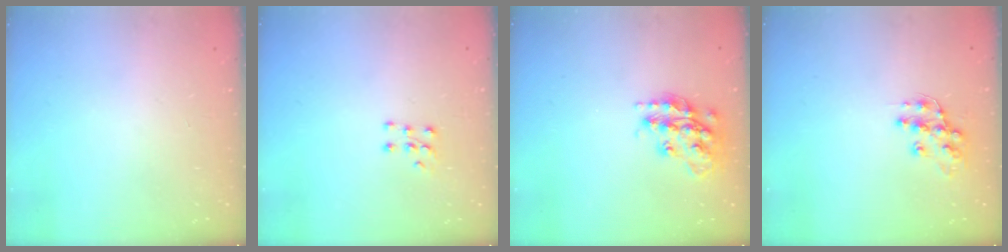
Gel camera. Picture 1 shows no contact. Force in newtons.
{"total": 5.0, "press": 5.0, "slide": 0.6}
{"total": 17.3, "press": 17.3, "slide": 1.2}
{"total": 10.7, "press": 10.7, "slide": 0.6}